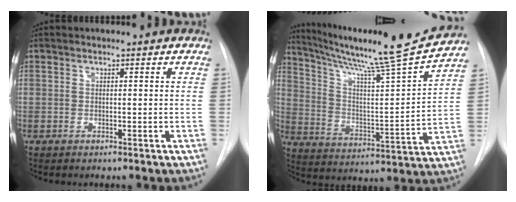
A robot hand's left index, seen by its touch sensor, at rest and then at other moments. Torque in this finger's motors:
{"motor_torque": [0.25, -0.55, 0.27, 0.13]}